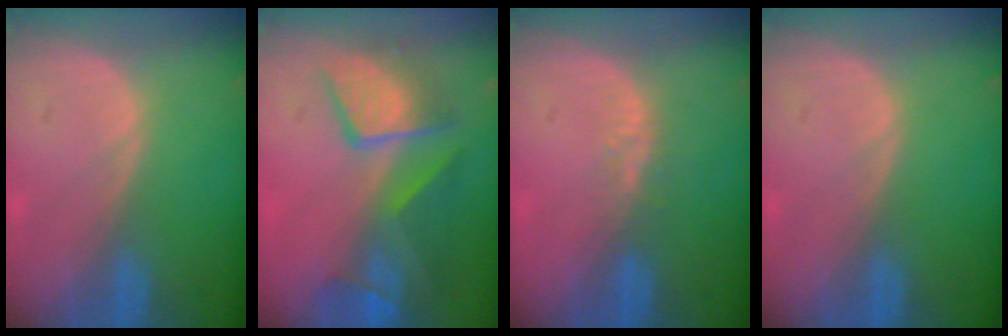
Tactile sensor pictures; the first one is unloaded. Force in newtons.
{"total": 10.0, "press": 8.7, "slide": 4.9}
{"total": 2.8, "press": 2.1, "slide": 1.8}
{"total": 0.0}